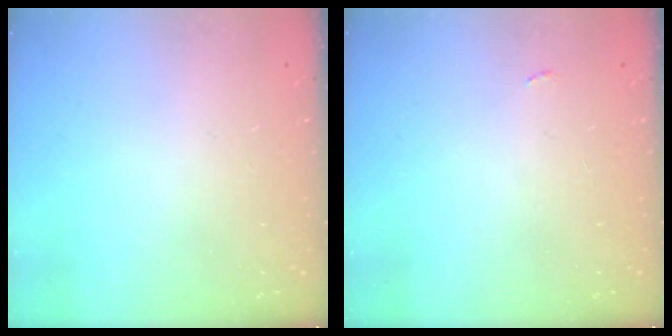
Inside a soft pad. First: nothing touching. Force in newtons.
{"total": 2.2, "press": 2.2, "slide": 0.3}